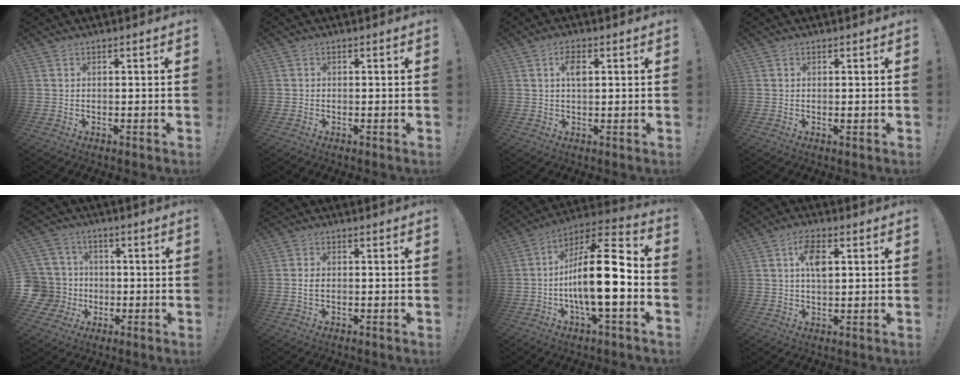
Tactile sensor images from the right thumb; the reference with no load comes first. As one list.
[{"total": 0.8, "force": [-0.2, 0.7, 0.0], "torque": [-0.008, 0.004, -0.002]}, {"total": 3.7, "force": [1.1, 1.9, 3.1], "torque": [-0.042, -0.002, 0.012]}, {"total": 0.5, "force": [-0.1, 0.3, 0.4], "torque": [-0.004, 0.000, -0.003]}, {"total": 10.7, "force": [-1.3, 10.1, 3.3], "torque": [-0.078, 0.014, -0.011]}, {"total": 1.7, "force": [-0.1, 1.2, 1.2], "torque": [-0.013, 0.003, -0.003]}, {"total": 20.4, "force": [-3.3, 6.2, 19.1], "torque": [-0.325, 0.019, -0.055]}, {"total": 7.0, "force": [2.0, 3.9, 5.5], "torque": [-0.087, 0.001, 0.033]}]